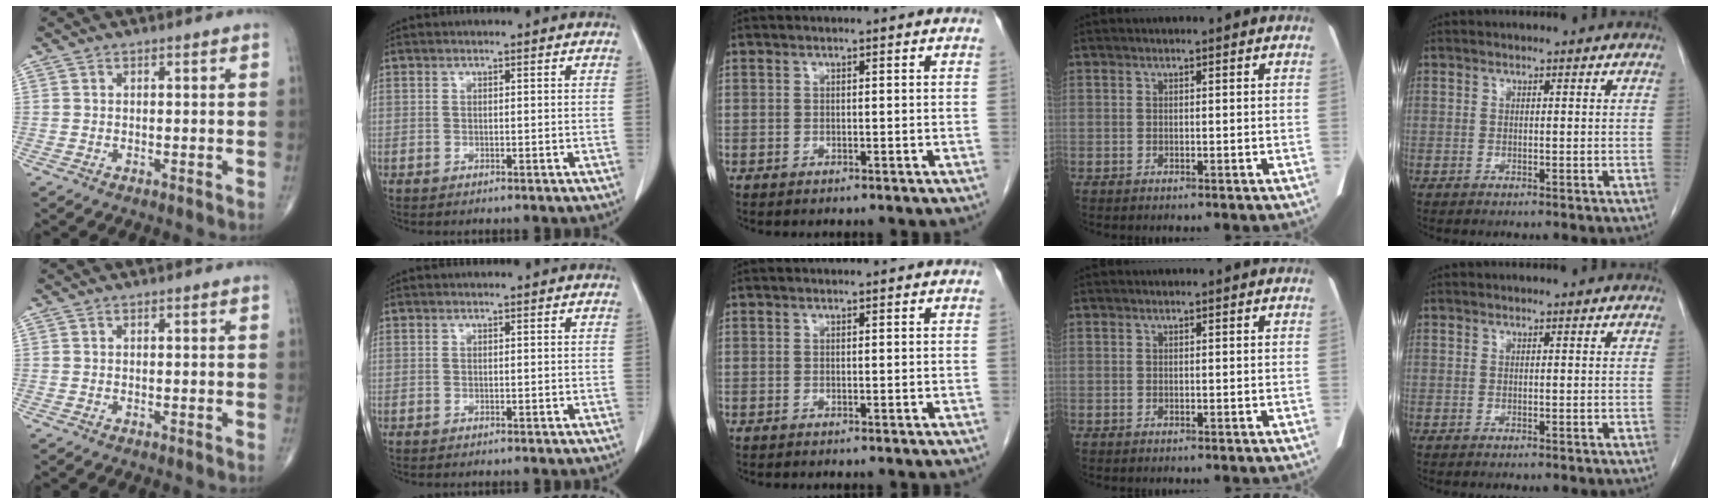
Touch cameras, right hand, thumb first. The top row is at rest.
{}